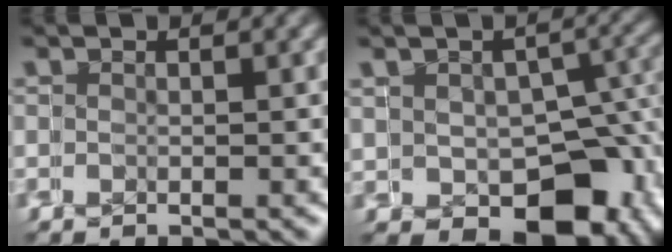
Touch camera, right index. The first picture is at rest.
{"total": 7.6, "force": [-3.8, 5.0, 4.4], "torque": [-0.042, -0.028, -0.052]}